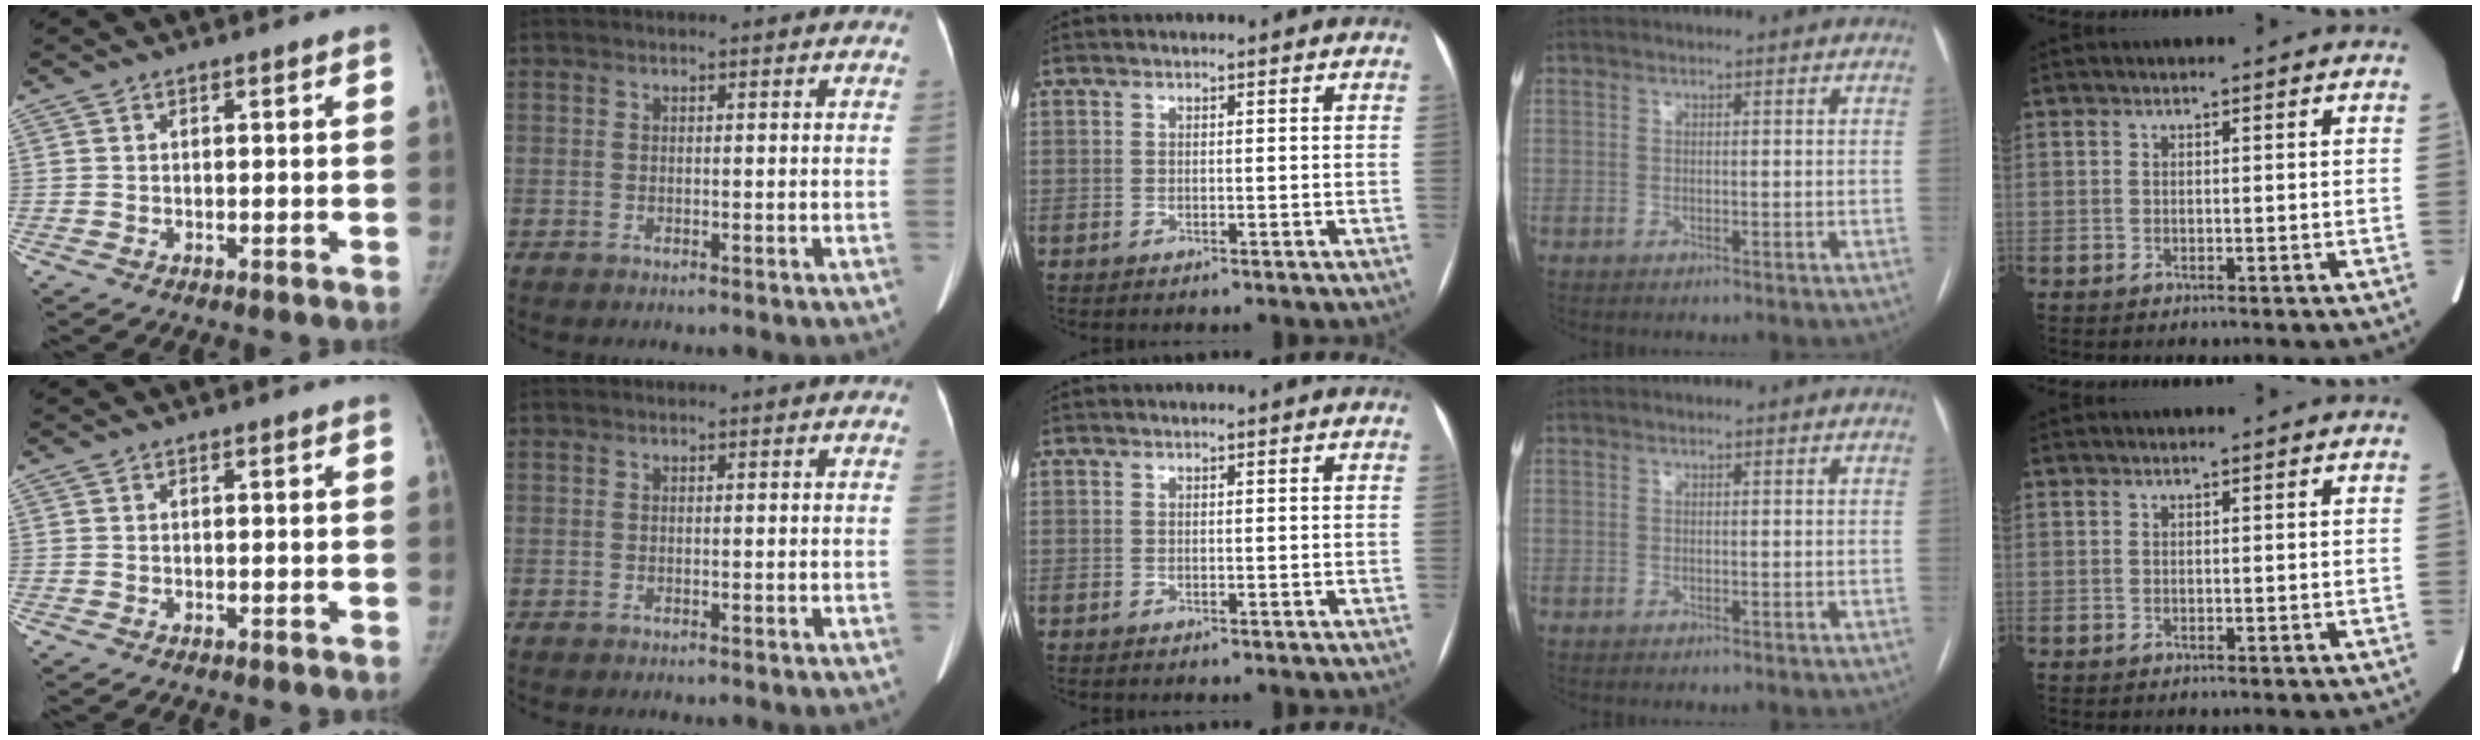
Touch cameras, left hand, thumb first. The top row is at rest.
{}